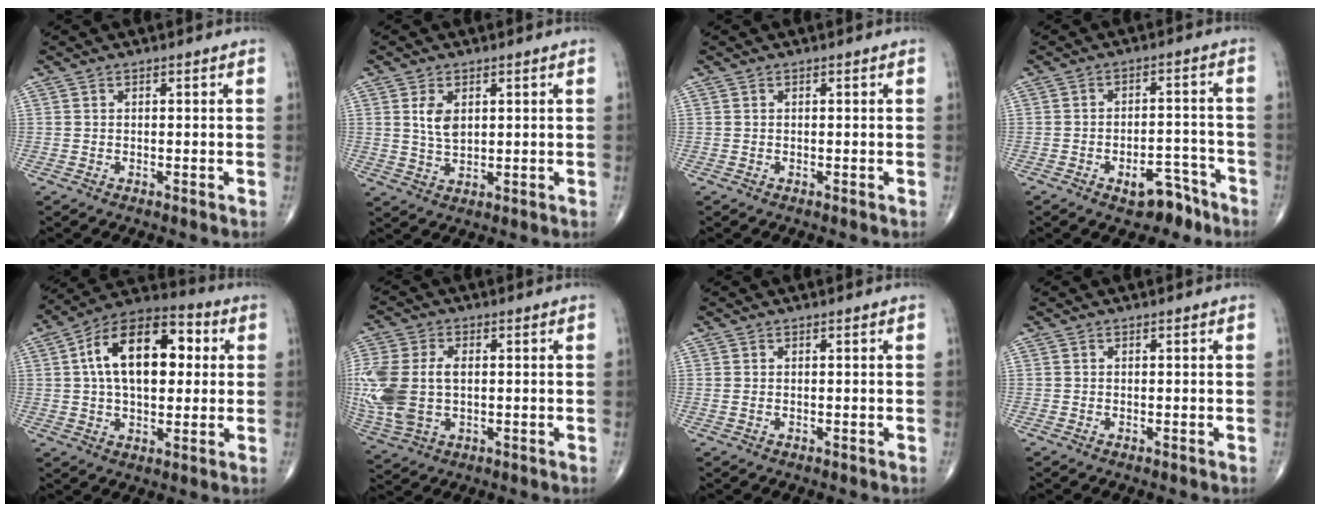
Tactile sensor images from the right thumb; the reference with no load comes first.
{"total": 4.7, "force": [1.4, 2.7, 3.6], "torque": [-0.063, -0.009, 0.033]}
{"total": 0.0}
{"total": 7.2, "force": [-4.7, 3.8, 3.9], "torque": [-0.031, 0.044, -0.063]}
{"total": 18.6, "force": [3.5, 10.5, 14.9], "torque": [-0.220, 0.024, 0.049]}
{"total": 16.0, "force": [0.0, 10.4, 12.2], "torque": [-0.320, -0.002, 0.012]}
{"total": 0.6, "force": [0.1, 0.3, 0.5], "torque": [-0.017, 0.004, 0.005]}
{"total": 0.0}